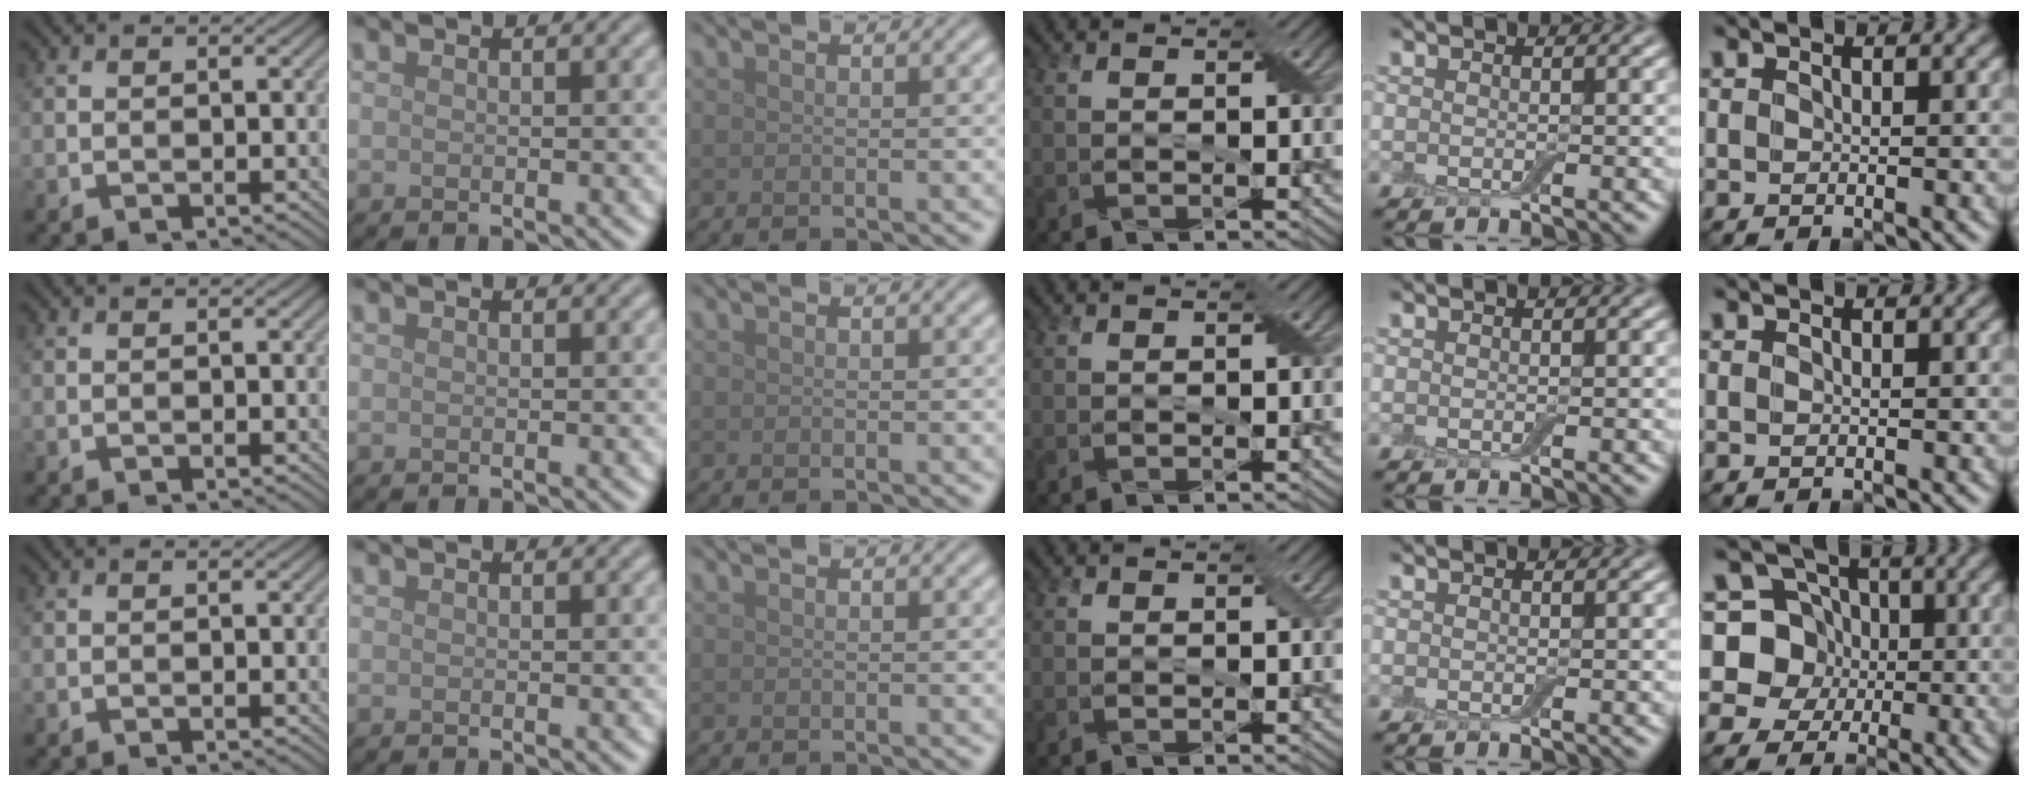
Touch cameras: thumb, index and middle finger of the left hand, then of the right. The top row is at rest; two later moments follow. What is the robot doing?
{"motion": "extract", "object": "airpods case & airpods"}